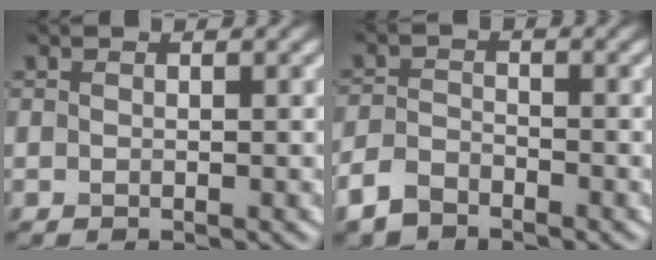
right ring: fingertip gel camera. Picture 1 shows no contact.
{"total": 2.9, "force": [-2.4, 1.3, 1.1], "torque": [-0.023, -0.004, -0.060]}